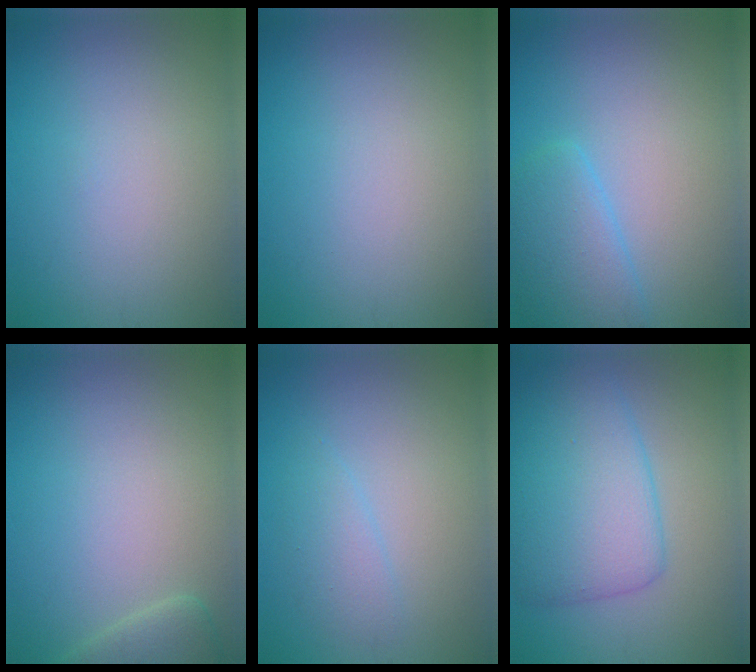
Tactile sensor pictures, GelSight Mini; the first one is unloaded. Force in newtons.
{"total": 0.0}
{"total": 3.6, "press": 3.5, "slide": 0.2}
{"total": 2.2, "press": 2.2, "slide": 0.2}
{"total": 1.6, "press": 1.6, "slide": 0.1}
{"total": 6.0, "press": 6.0, "slide": 0.1}